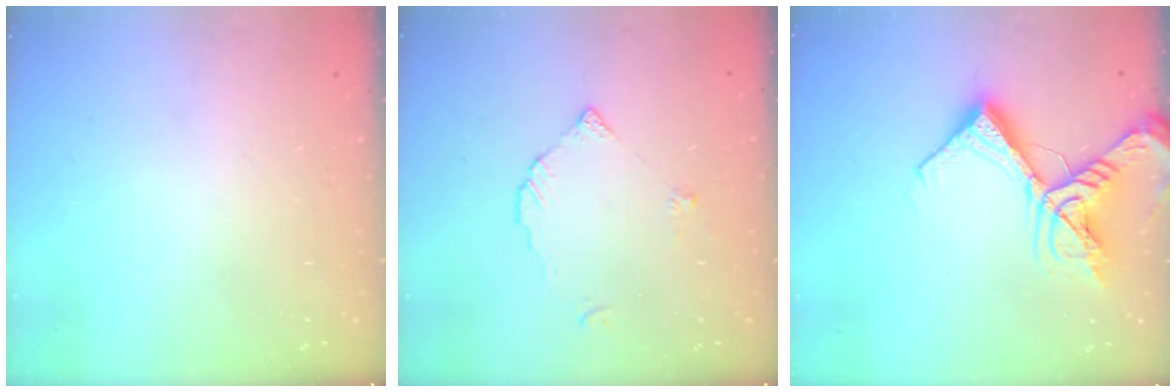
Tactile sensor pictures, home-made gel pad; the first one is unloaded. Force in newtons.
{"total": 3.0, "press": 3.0, "slide": 0.2}
{"total": 15.4, "press": 15.3, "slide": 1.8}